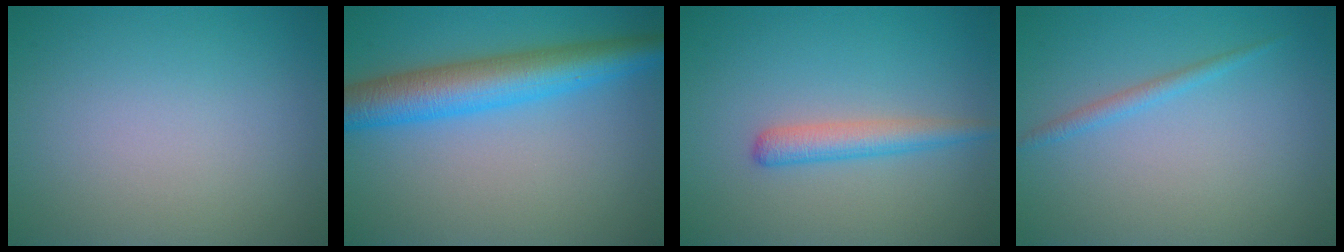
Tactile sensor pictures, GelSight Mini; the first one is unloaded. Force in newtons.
{"total": 6.7, "press": 6.7, "slide": 0.1}
{"total": 2.5, "press": 2.5, "slide": 0.1}
{"total": 1.2, "press": 1.2, "slide": 0.1}